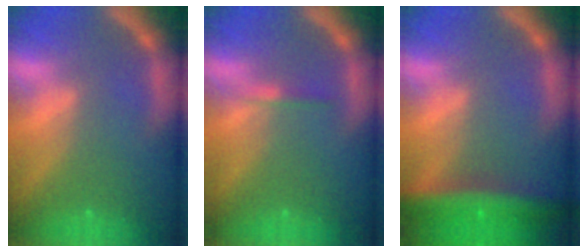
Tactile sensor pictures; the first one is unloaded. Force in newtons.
{"total": 0.9}
{"total": 7.0}